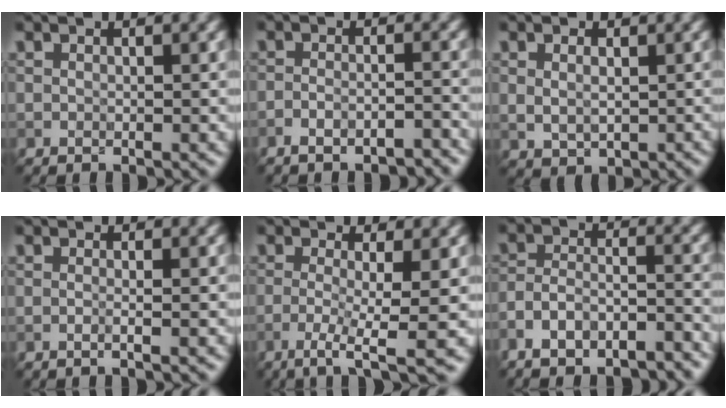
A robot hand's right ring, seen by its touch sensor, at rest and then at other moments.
{"total": 4.3, "force": [-3.8, 1.0, 1.7], "torque": [-0.024, 0.012, -0.054]}
{"total": 2.6, "force": [0.5, 2.0, 1.6], "torque": [-0.024, 0.002, 0.013]}
{"total": 2.0, "force": [0.3, 1.1, 1.6], "torque": [0.004, -0.002, -0.023]}
{"total": 5.5, "force": [-1.9, 1.1, 5.0], "torque": [-0.082, -0.003, -0.042]}
{"total": 6.6, "force": [-5.6, 2.3, 2.6], "torque": [-0.040, 0.004, -0.097]}